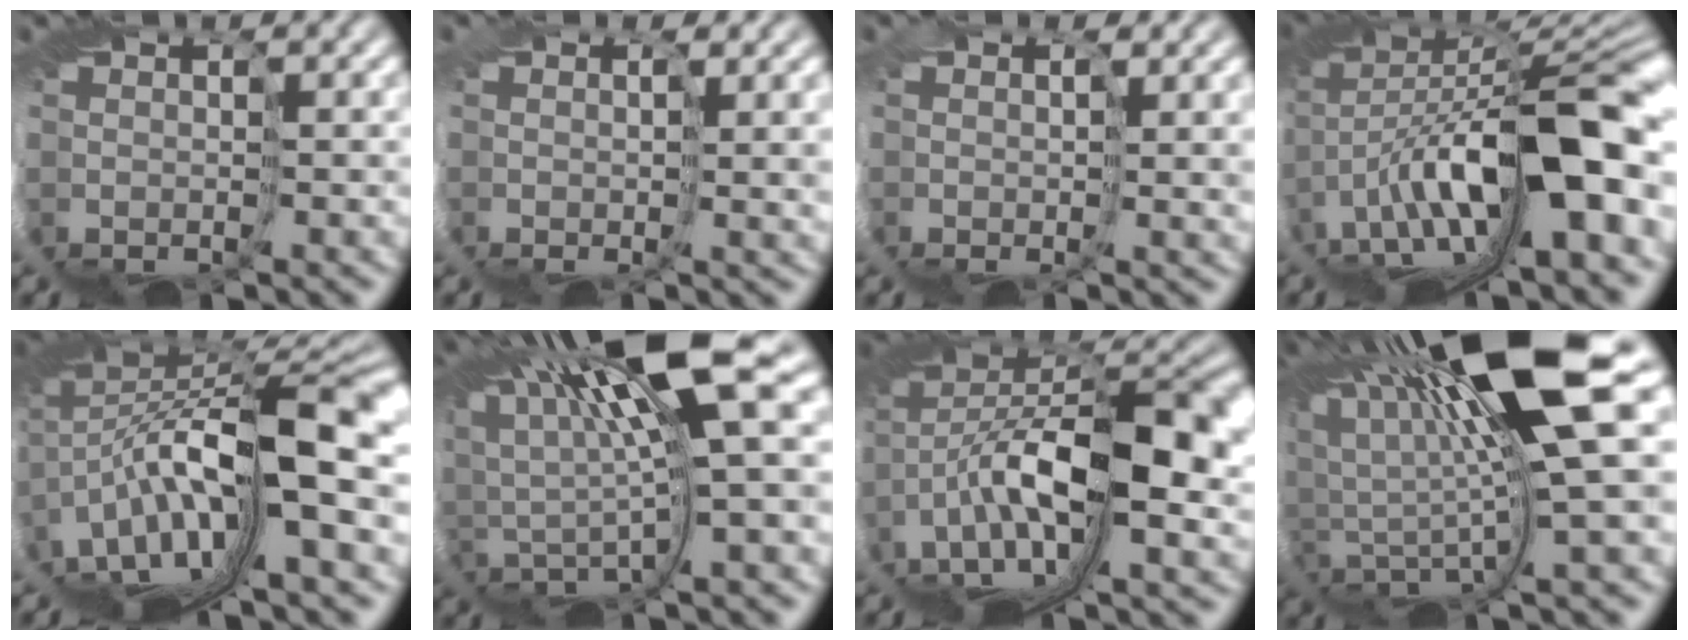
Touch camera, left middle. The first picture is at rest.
{"total": 3.5, "force": [0.8, 1.5, 3.1], "torque": [-0.066, 0.000, 0.020]}
{"total": 3.0, "force": [1.0, 1.2, 2.5], "torque": [-0.063, -0.001, 0.020]}
{"total": 11.1, "force": [-0.7, 3.9, 10.4], "torque": [-0.179, 0.018, -0.006]}
{"total": 12.6, "force": [0.5, 3.9, 11.9], "torque": [-0.214, -0.013, 0.022]}
{"total": 9.0, "force": [5.2, -0.8, 7.3], "torque": [-0.139, 0.011, 0.086]}
{"total": 11.4, "force": [0.7, 4.8, 10.4], "torque": [-0.209, 0.017, 0.014]}
{"total": 11.5, "force": [6.4, 0.3, 9.5], "torque": [-0.192, 0.001, 0.112]}